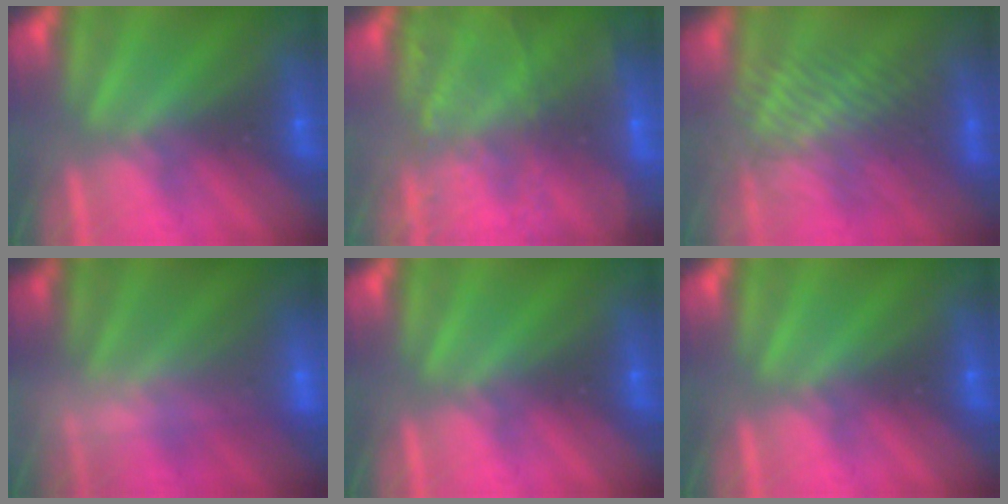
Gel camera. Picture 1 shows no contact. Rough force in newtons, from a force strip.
{"total": 8.1}
{"total": 3.6}
{"total": 2.4}
{"total": 0.0}
{"total": 0.0}